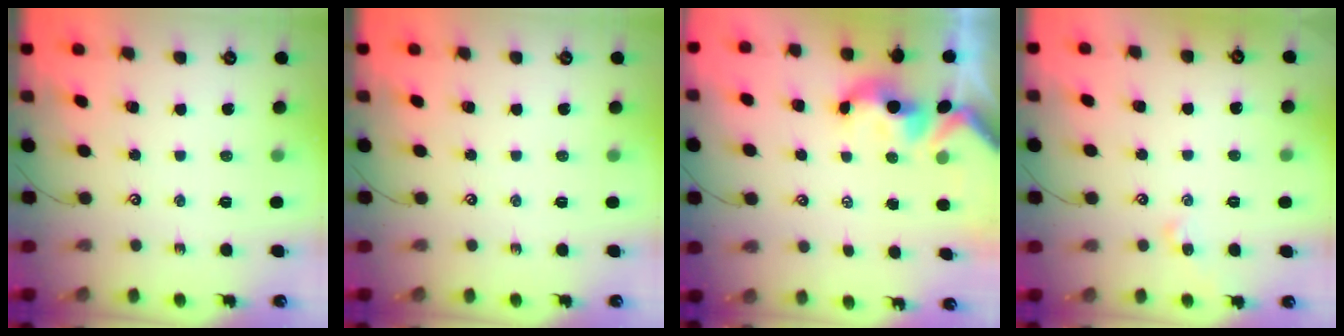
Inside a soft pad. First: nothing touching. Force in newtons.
{"total": 0.0}
{"total": 1.5, "press": 1.3, "slide": 0.7}
{"total": 2.1, "press": 2.0, "slide": 0.6}